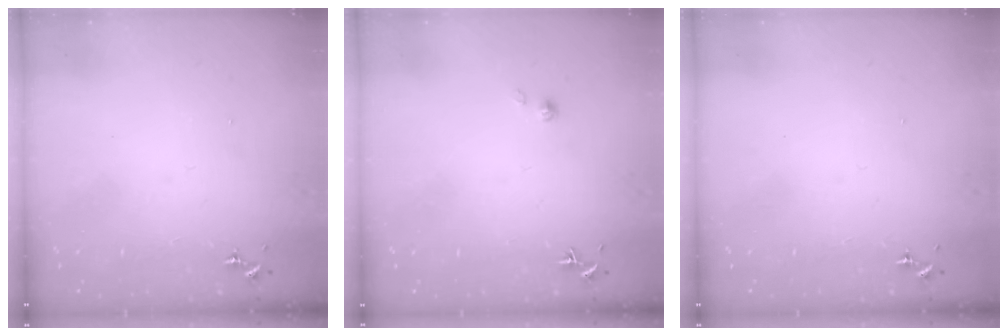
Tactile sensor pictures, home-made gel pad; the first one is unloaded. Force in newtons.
{"total": 2.0, "press": 1.9, "slide": 0.2}
{"total": 0.0}